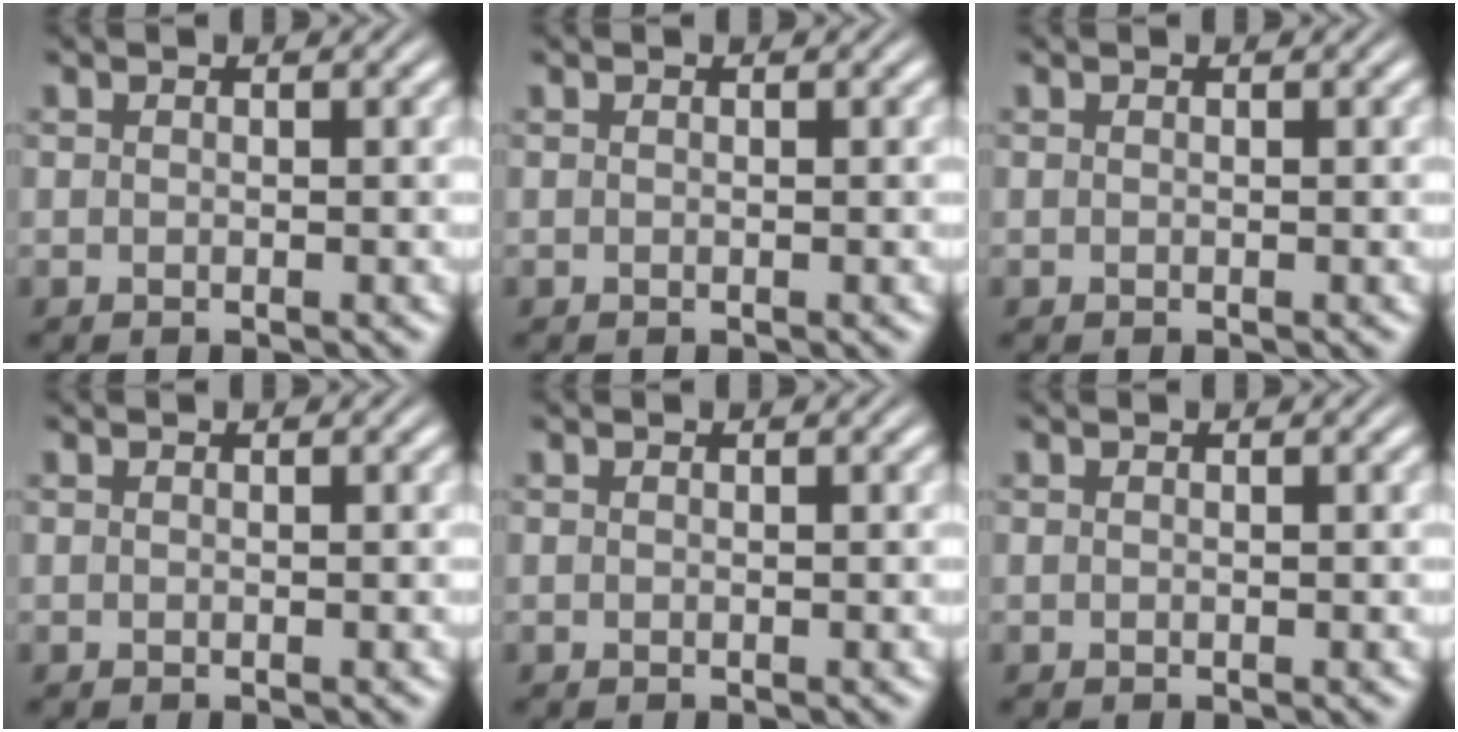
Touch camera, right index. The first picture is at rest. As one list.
[{"total": 0.0}, {"total": 0.0}, {"total": 0.0}, {"total": 0.0}, {"total": 0.0}]